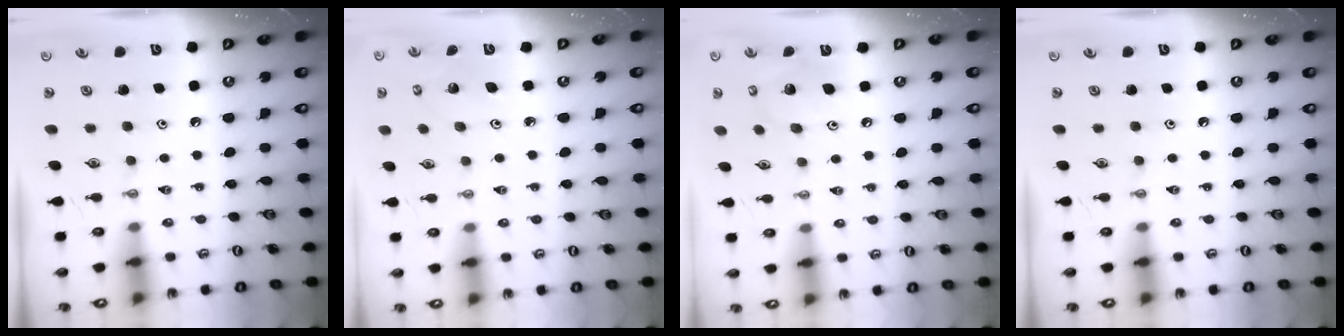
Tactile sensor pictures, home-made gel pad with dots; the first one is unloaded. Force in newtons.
{"total": 2.1, "press": 2.1, "slide": 0.1}
{"total": 11.2, "press": 11.0, "slide": 2.0}
{"total": 0.0}